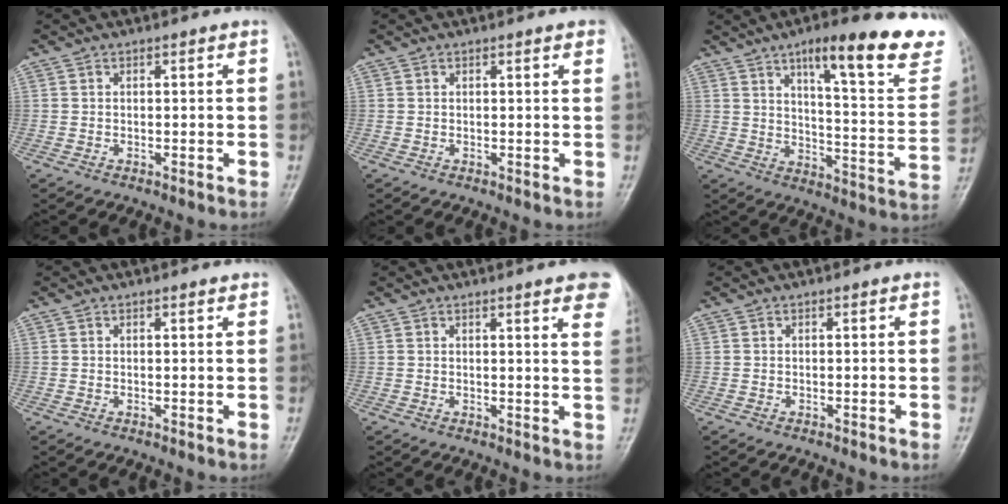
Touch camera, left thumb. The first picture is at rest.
{"total": 2.3, "force": [1.4, 0.3, 1.7], "torque": [-0.017, 0.003, 0.013]}
{"total": 23.1, "force": [14.5, 5.5, 17.1], "torque": [-0.195, -0.060, 0.203]}
{"total": 0.9, "force": [0.7, 0.2, 0.5], "torque": [-0.005, -0.001, 0.008]}
{"total": 10.2, "force": [6.5, 1.8, 7.7], "torque": [-0.072, -0.014, 0.063]}
{"total": 0.0}